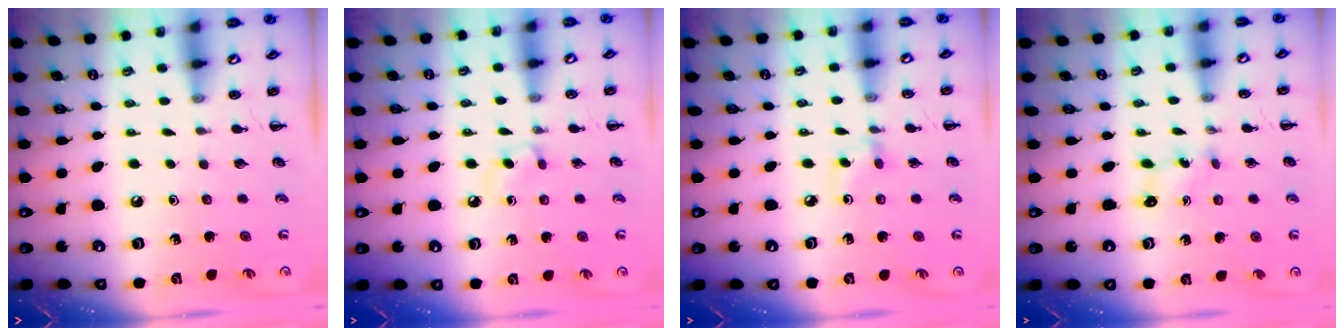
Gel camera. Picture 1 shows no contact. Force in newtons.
{"total": 2.4, "press": 2.1, "slide": 1.1}
{"total": 3.7, "press": 3.5, "slide": 1.4}
{"total": 1.3, "press": 1.2, "slide": 0.4}